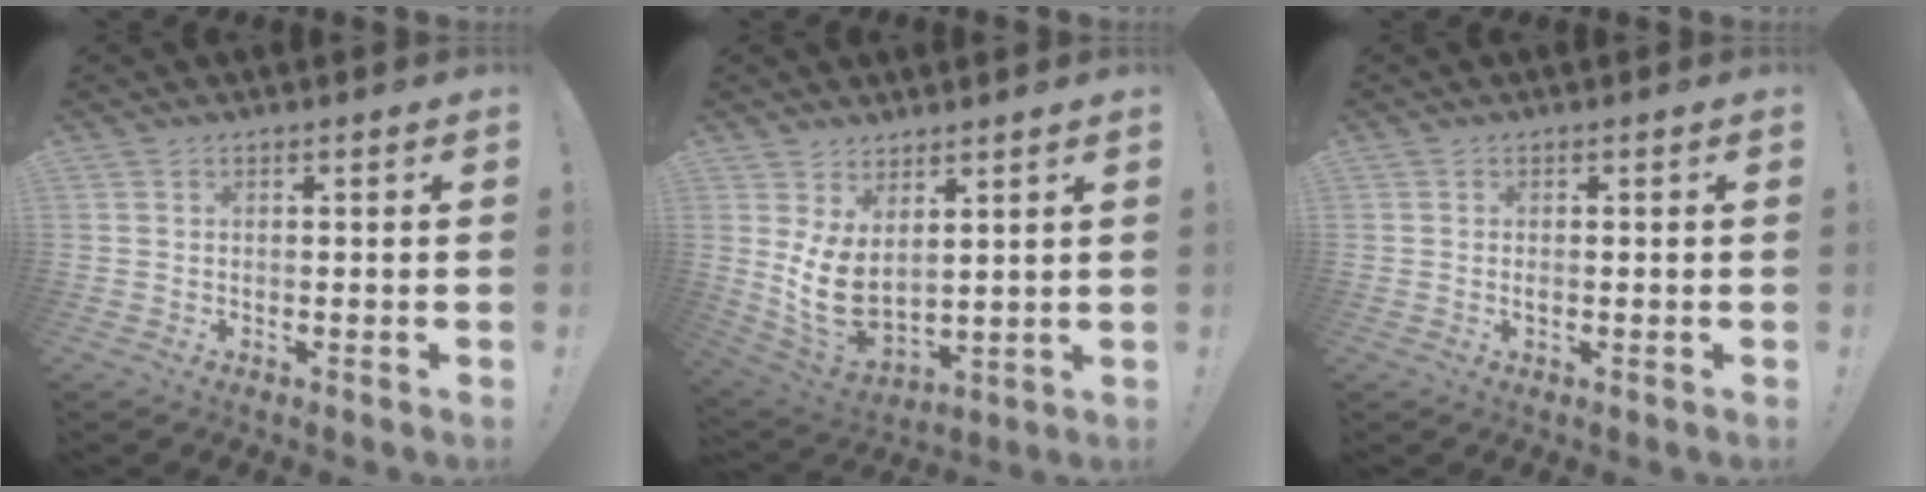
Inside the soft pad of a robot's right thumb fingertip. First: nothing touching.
{"total": 9.8, "force": [2.8, 6.1, 7.2], "torque": [-0.149, -0.035, 0.059]}
{"total": 0.6, "force": [-0.1, 0.2, 0.6], "torque": [-0.012, 0.001, -0.001]}